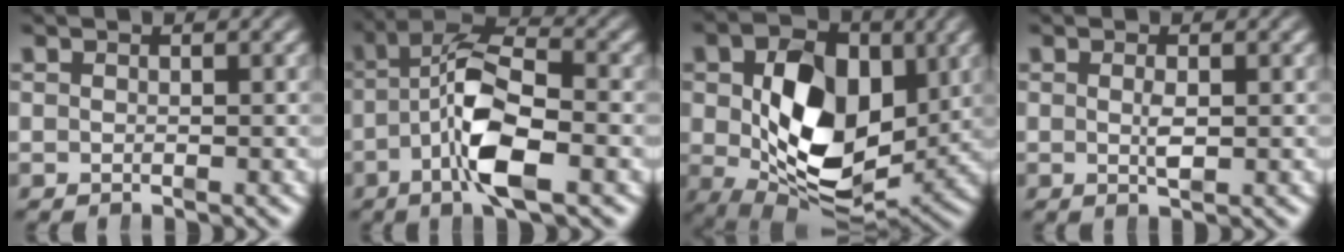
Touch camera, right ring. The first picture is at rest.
{"total": 8.6, "force": [0.0, 4.5, 7.4], "torque": [-0.115, -0.007, -0.007]}
{"total": 13.3, "force": [0.0, 8.5, 10.2], "torque": [-0.167, -0.035, 0.014]}
{"total": 1.3, "force": [-0.2, 0.1, 1.3], "torque": [-0.020, 0.002, -0.004]}